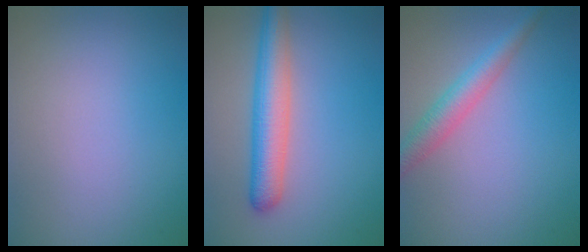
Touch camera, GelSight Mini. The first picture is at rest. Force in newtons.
{"total": 5.1, "press": 5.1, "slide": 0.2}
{"total": 3.2, "press": 3.2, "slide": 0.1}